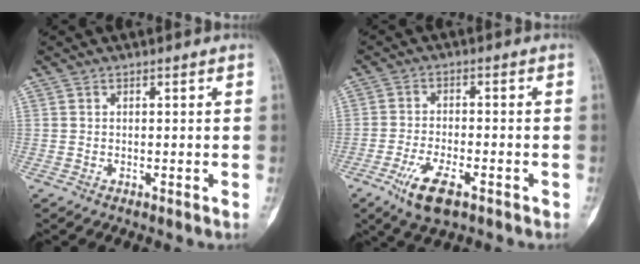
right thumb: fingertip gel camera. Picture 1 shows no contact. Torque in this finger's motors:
{"motor_torque": [1.08, 0.60, 0.64, -0.47, 0.28]}